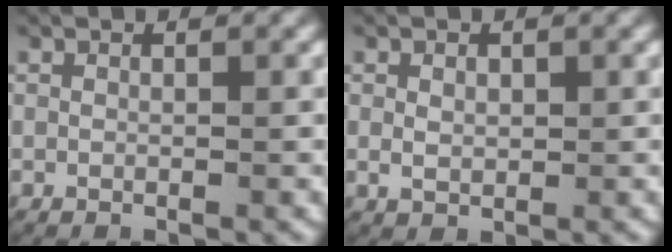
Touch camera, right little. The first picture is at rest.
{"total": 1.3, "force": [0.2, 0.9, 0.9], "torque": [-0.025, -0.008, 0.013]}